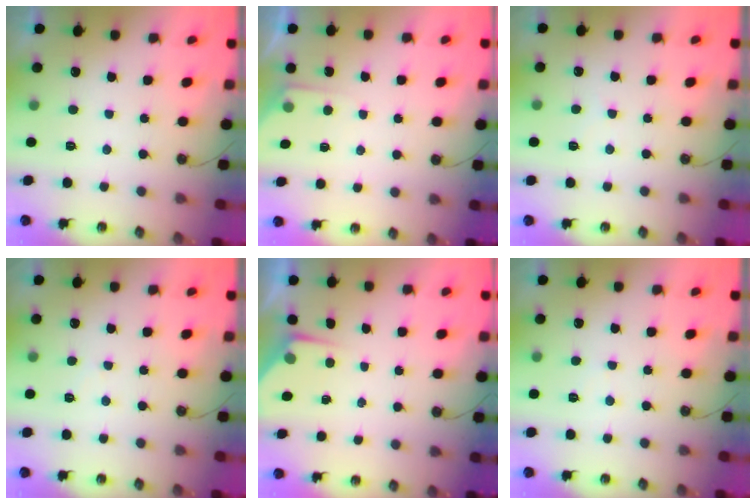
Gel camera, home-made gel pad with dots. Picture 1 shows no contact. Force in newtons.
{"total": 3.4, "press": 3.3, "slide": 0.5}
{"total": 2.5, "press": 2.5, "slide": 0.4}
{"total": 3.5, "press": 3.5, "slide": 0.5}
{"total": 2.9, "press": 2.9, "slide": 0.5}
{"total": 3.6, "press": 3.5, "slide": 0.5}